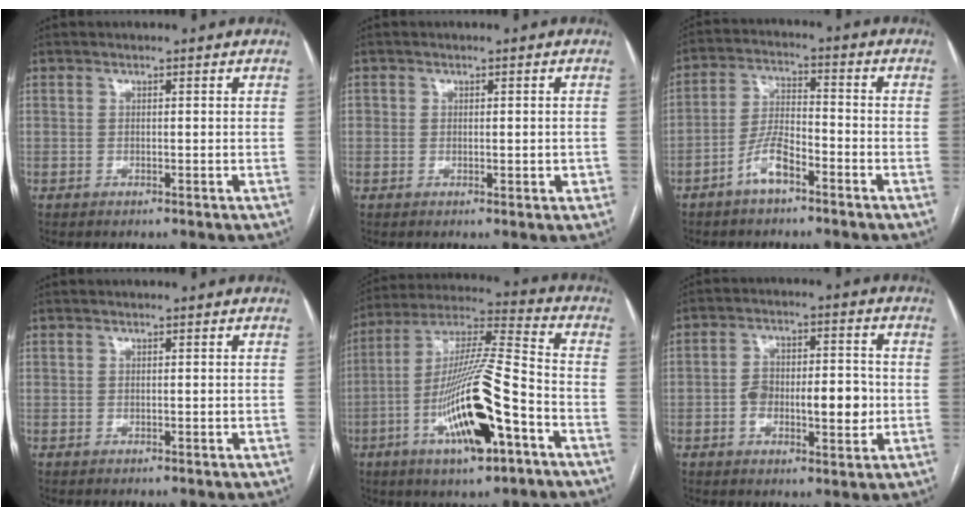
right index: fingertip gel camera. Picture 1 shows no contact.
{"total": 2.3, "force": [-0.3, 1.6, 1.6], "torque": [-0.018, 0.008, -0.001]}
{"total": 6.5, "force": [-4.0, 1.8, 4.7], "torque": [-0.102, 0.010, -0.077]}
{"total": 0.0}
{"total": 18.8, "force": [-7.3, 2.8, 17.1], "torque": [-0.331, -0.008, -0.123]}
{"total": 10.0, "force": [-1.6, 4.1, 8.9], "torque": [-0.146, 0.017, -0.022]}